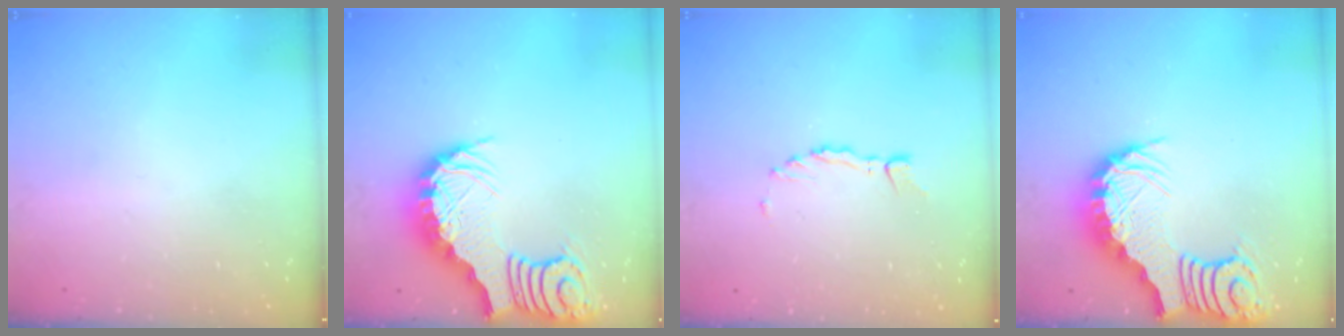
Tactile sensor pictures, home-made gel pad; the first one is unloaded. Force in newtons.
{"total": 3.7, "press": 3.6, "slide": 0.7}
{"total": 2.3, "press": 2.2, "slide": 0.4}
{"total": 3.7, "press": 3.6, "slide": 0.8}